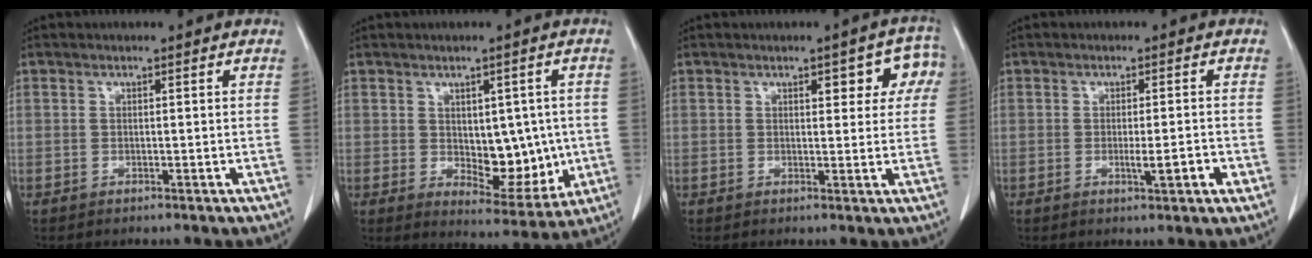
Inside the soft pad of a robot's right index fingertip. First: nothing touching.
{"total": 8.8, "force": [-0.2, 4.8, 7.4], "torque": [-0.085, 0.000, 0.017]}
{"total": 5.9, "force": [2.3, 2.6, 4.7], "torque": [-0.040, 0.018, 0.024]}
{"total": 3.5, "force": [-1.0, 0.2, 3.3], "torque": [-0.056, -0.007, -0.014]}